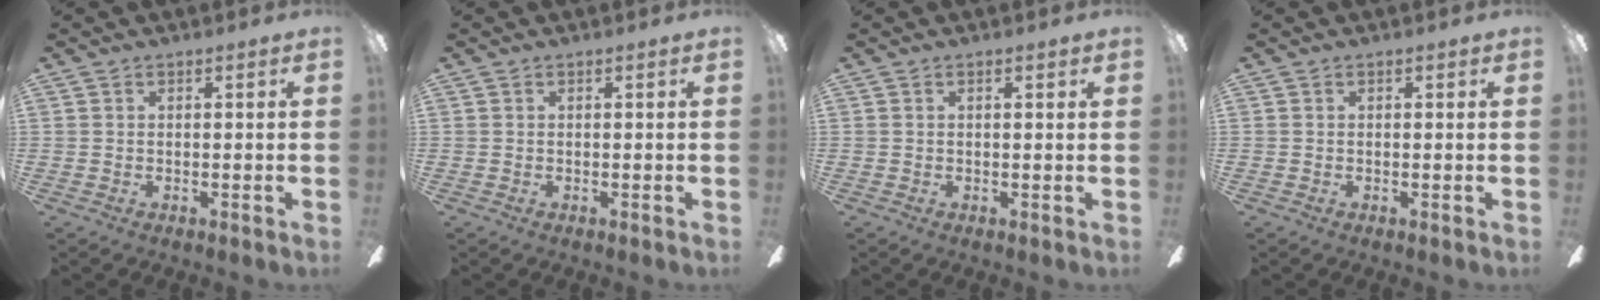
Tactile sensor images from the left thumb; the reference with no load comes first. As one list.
[{"total": 0.0}, {"total": 0.9, "force": [0.3, 0.2, 0.8], "torque": [-0.018, 0.002, 0.005]}, {"total": 0.0}]